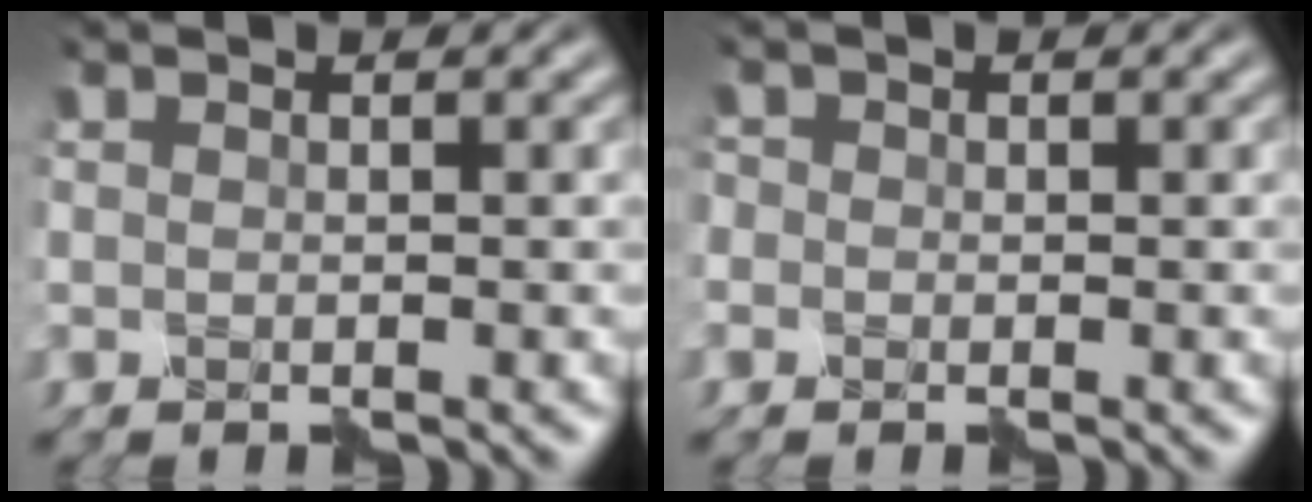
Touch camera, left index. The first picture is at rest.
{"total": 1.3, "force": [-0.2, 1.2, 0.3], "torque": [-0.004, 0.009, -0.011]}